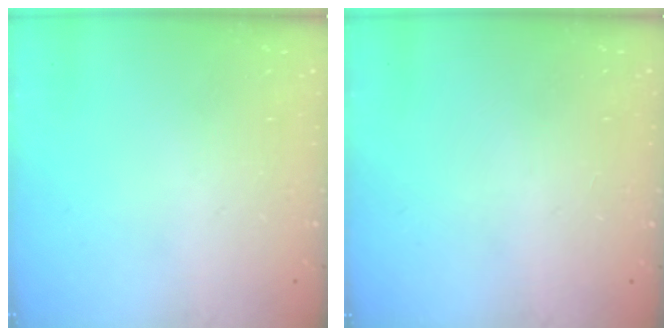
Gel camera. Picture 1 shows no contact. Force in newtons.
{"total": 1.1, "press": 0.8, "slide": 0.7}